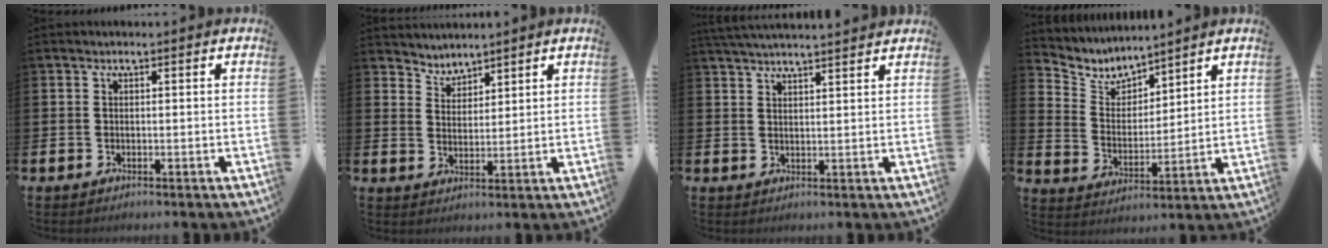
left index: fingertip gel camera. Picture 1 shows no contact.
{"total": 3.4, "force": [3.3, 0.6, -0.4], "torque": [-0.006, -0.016, 0.062]}
{"total": 3.6, "force": [3.5, -0.3, 0.5], "torque": [-0.012, -0.015, 0.065]}
{"total": 5.3, "force": [5.0, 1.6, 0.5], "torque": [-0.039, -0.038, 0.085]}